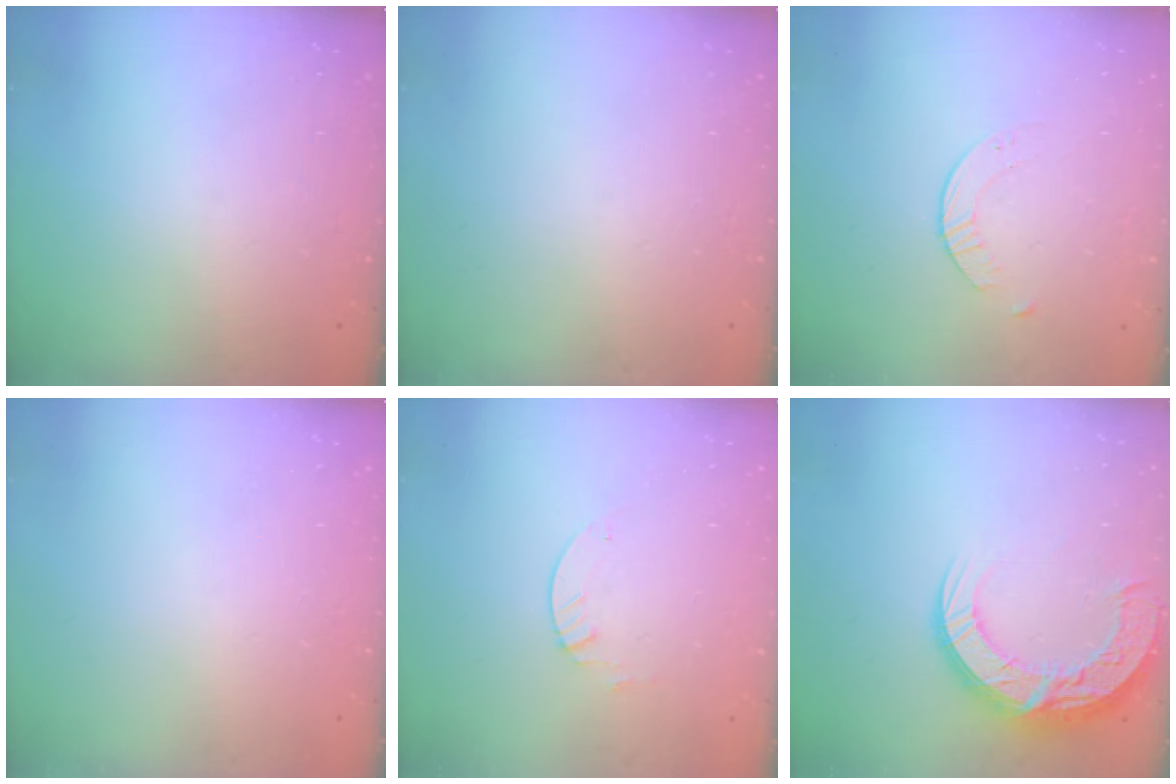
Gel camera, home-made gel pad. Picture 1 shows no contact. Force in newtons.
{"total": 0.0}
{"total": 1.6, "press": 1.6, "slide": 0.3}
{"total": 0.0}
{"total": 2.1, "press": 2.1, "slide": 0.2}
{"total": 18.8, "press": 18.7, "slide": 1.5}